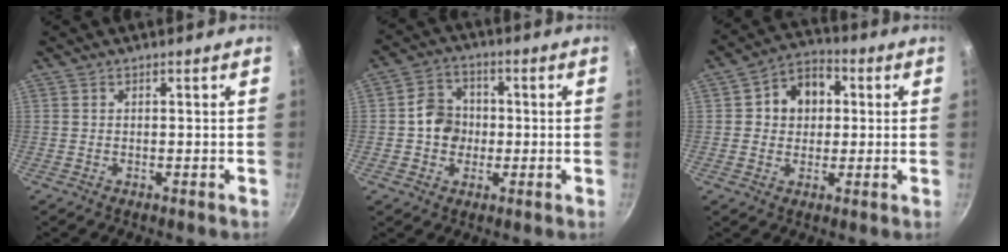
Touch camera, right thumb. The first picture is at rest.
{"total": 7.4, "force": [-0.3, 6.6, 3.5], "torque": [-0.027, 0.013, -0.017]}
{"total": 9.3, "force": [1.6, 7.7, 5.0], "torque": [-0.034, 0.011, 0.011]}